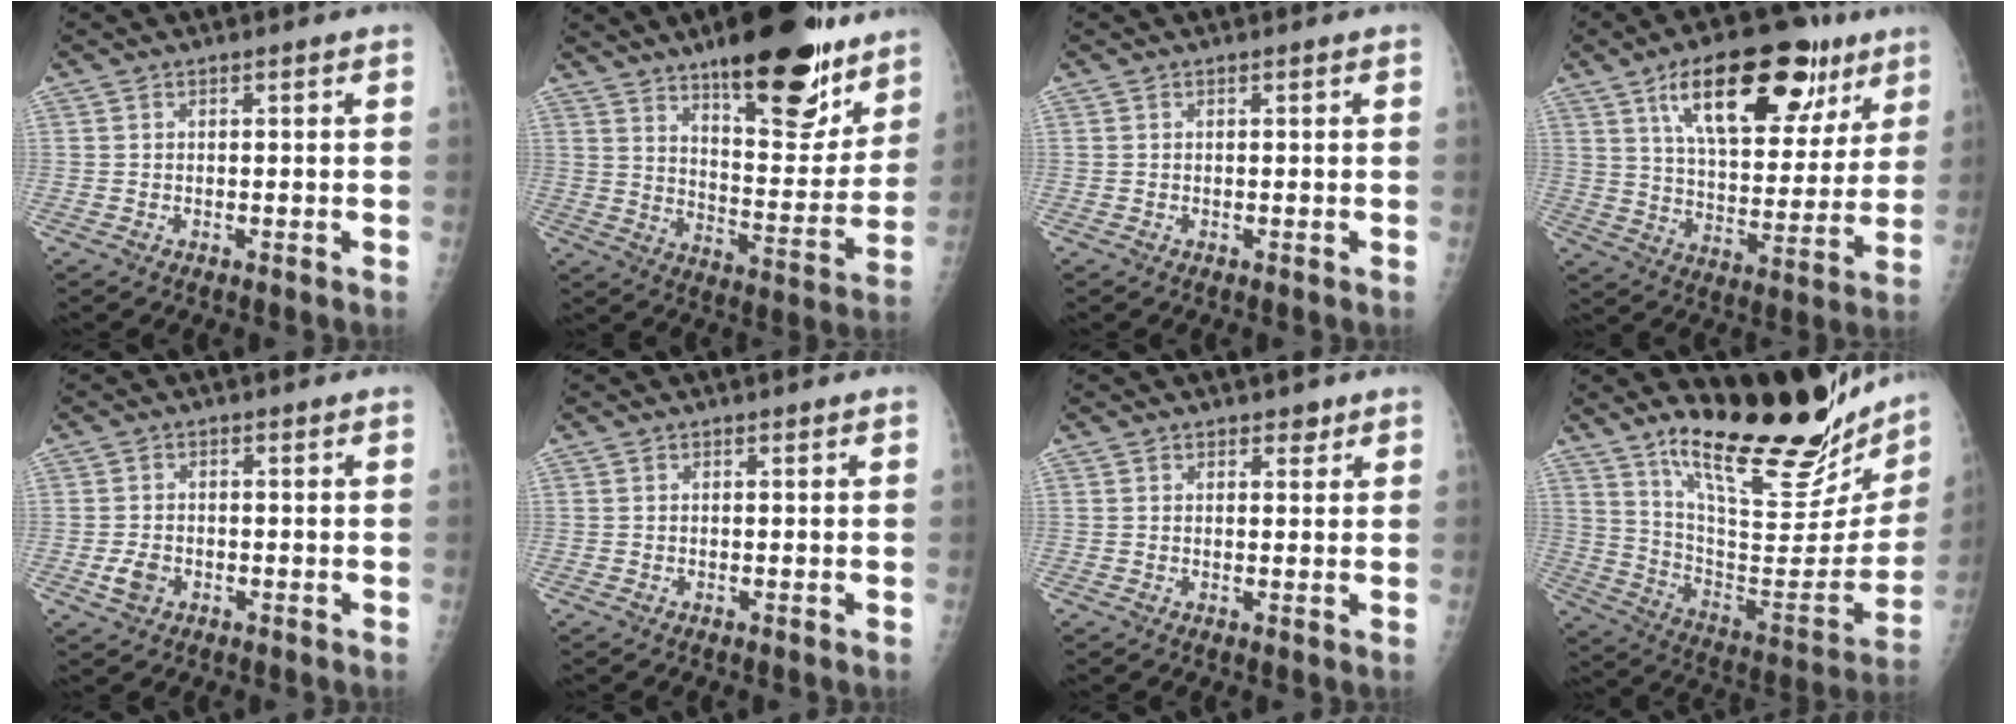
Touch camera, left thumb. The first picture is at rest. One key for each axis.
{"total": 22.4, "fx": 15.0, "fy": 7.6, "fz": 14.7, "tx": -0.158, "ty": -0.086, "tz": 0.224}
{"total": 0.0}
{"total": 24.1, "fx": 12.6, "fy": 11.0, "fz": 17.3, "tx": -0.219, "ty": -0.023, "tz": 0.199}
{"total": 3.1, "fx": -1.0, "fy": 2.4, "fz": 1.8, "tx": -0.031, "ty": 0.001, "tz": -0.016}
{"total": 0.0}
{"total": 1.9, "fx": 1.3, "fy": 1.2, "fz": 0.7, "tx": 0.008, "ty": -0.006, "tz": 0.014}
{"total": 29.4, "fx": 22.6, "fy": 7.6, "fz": 17.3, "tx": -0.226, "ty": -0.136, "tz": 0.335}